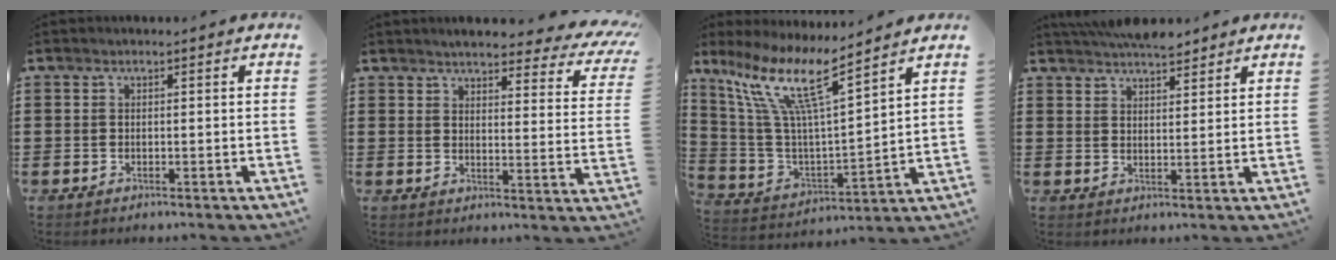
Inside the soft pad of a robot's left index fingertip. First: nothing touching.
{"total": 4.6, "force": [4.1, 0.5, 2.1], "torque": [-0.050, -0.028, 0.068]}
{"total": 12.0, "force": [8.4, 1.4, 8.5], "torque": [-0.208, -0.058, 0.136]}
{"total": 5.1, "force": [4.6, 1.1, 1.7], "torque": [-0.044, -0.008, 0.088]}